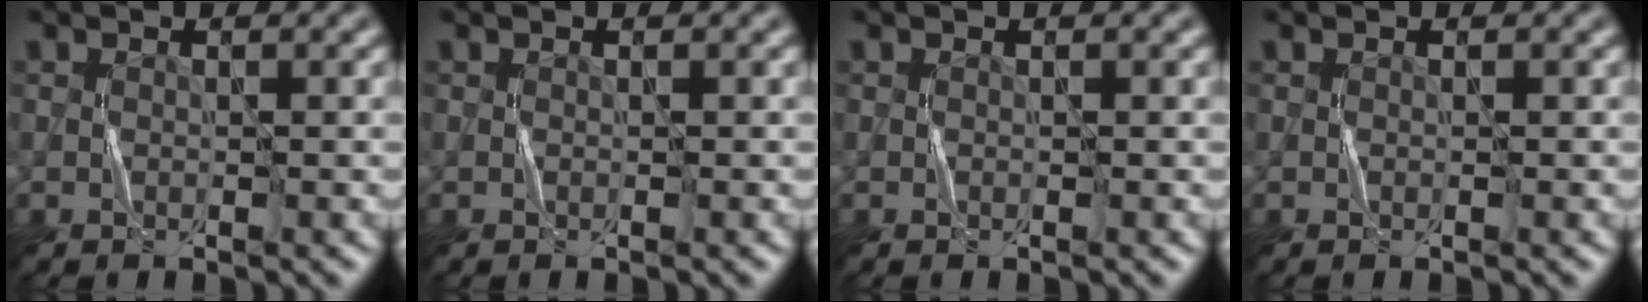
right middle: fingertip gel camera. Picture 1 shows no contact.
{"total": 0.0}
{"total": 0.0}
{"total": 0.0}